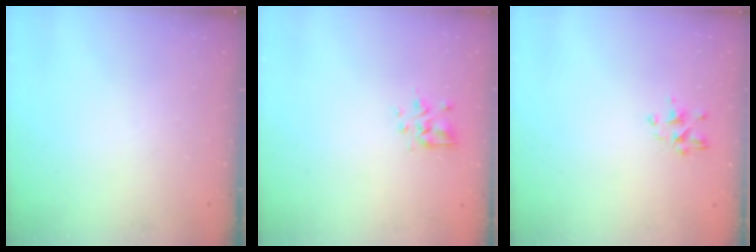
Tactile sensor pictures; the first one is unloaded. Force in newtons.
{"total": 3.0, "press": 2.9, "slide": 0.8}
{"total": 2.3, "press": 2.1, "slide": 1.0}